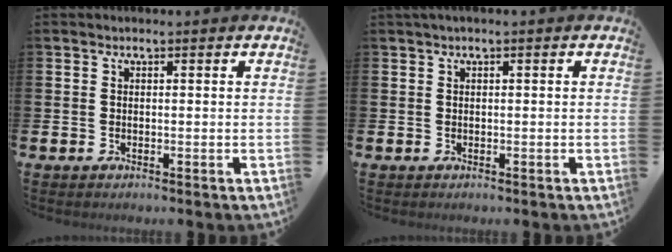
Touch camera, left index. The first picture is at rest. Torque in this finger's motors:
{"motor_torque": [0.56, -0.95, 0.88, 0.21]}